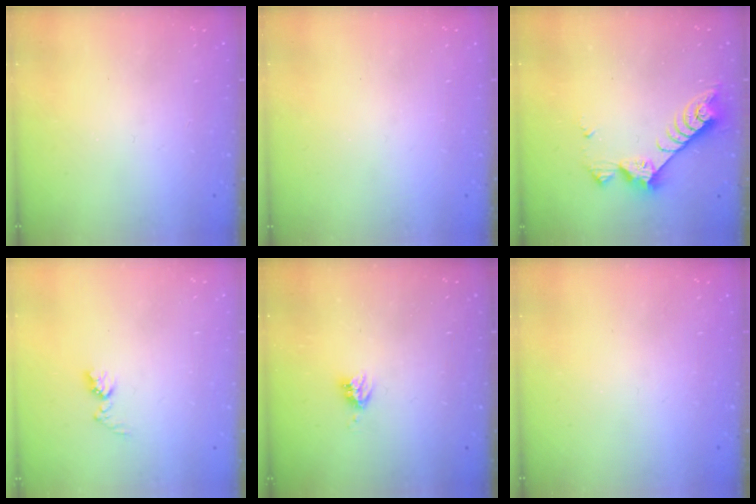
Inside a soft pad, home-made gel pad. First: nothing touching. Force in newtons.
{"total": 0.0}
{"total": 8.1, "press": 8.0, "slide": 0.9}
{"total": 5.6, "press": 5.5, "slide": 0.5}
{"total": 4.1, "press": 4.1, "slide": 0.1}
{"total": 0.0}